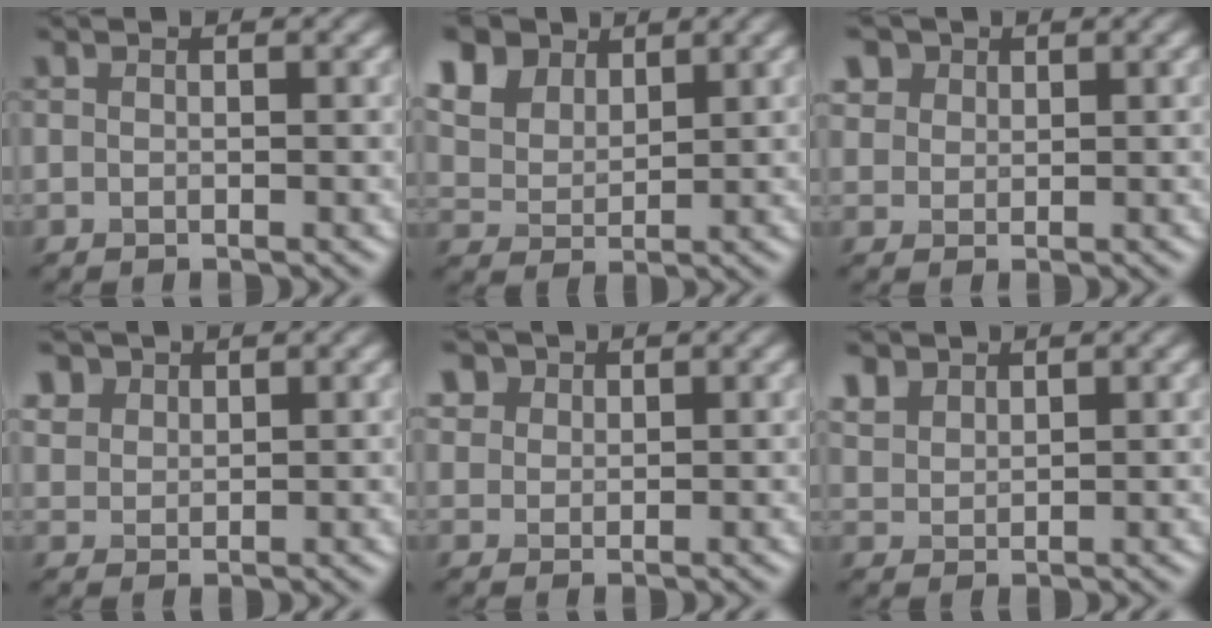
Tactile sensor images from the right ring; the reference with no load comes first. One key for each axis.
{"total": 7.6, "fx": 5.6, "fy": 4.4, "fz": 2.7, "tx": -0.139, "ty": 0.018, "tz": 0.135}
{"total": 1.7, "fx": 1.5, "fy": 0.9, "fz": -0.3, "tx": -0.029, "ty": 0.004, "tz": 0.052}
{"total": 1.5, "fx": 1.2, "fy": 0.4, "fz": -0.8, "tx": -0.019, "ty": -0.001, "tz": 0.059}
{"total": 1.5, "fx": 1.3, "fy": 0.7, "fz": -0.5, "tx": -0.022, "ty": 0.001, "tz": 0.047}
{"total": 1.5, "fx": 1.4, "fy": 0.2, "fz": -0.7, "tx": -0.021, "ty": 0.007, "tz": 0.063}